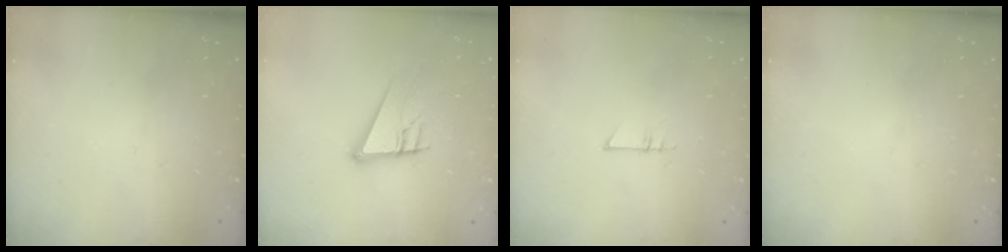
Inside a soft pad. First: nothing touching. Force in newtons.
{"total": 13.1, "press": 12.7, "slide": 3.4}
{"total": 4.6, "press": 4.6, "slide": 0.4}
{"total": 0.0}